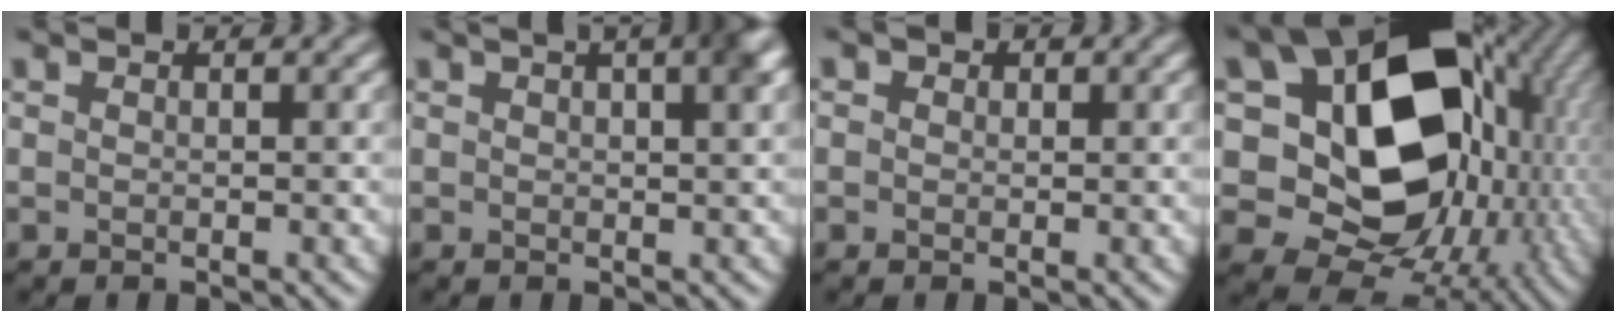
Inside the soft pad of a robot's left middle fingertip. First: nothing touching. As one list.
[{"total": 2.6, "force": [1.2, 0.8, 2.2], "torque": [-0.022, 0.011, 0.020]}, {"total": 1.5, "force": [0.7, 1.3, 0.4], "torque": [0.014, 0.006, -0.010]}, {"total": 18.0, "force": [3.1, 13.5, 11.5], "torque": [-0.182, -0.004, 0.057]}]